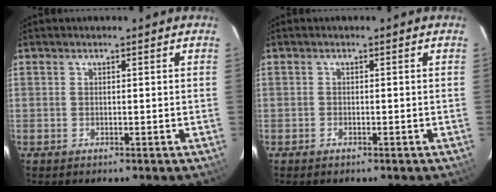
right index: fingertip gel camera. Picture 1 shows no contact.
{"total": 0.7, "force": [-0.6, 0.4, 0.2], "torque": [-0.007, 0.001, -0.011]}